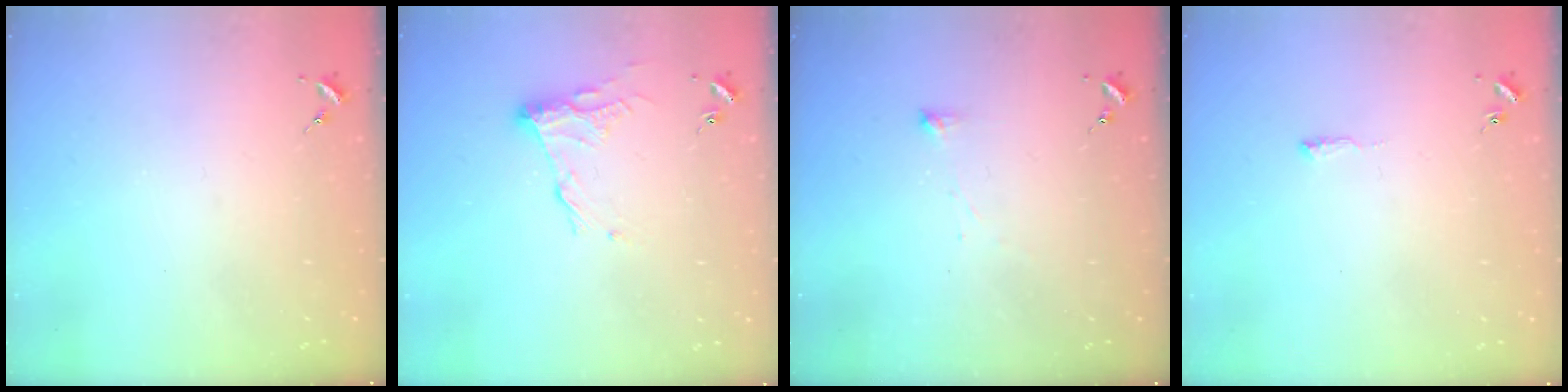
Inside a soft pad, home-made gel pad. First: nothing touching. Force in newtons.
{"total": 11.0, "press": 11.0, "slide": 0.6}
{"total": 3.3, "press": 3.3, "slide": 0.3}
{"total": 4.1, "press": 4.1, "slide": 0.5}